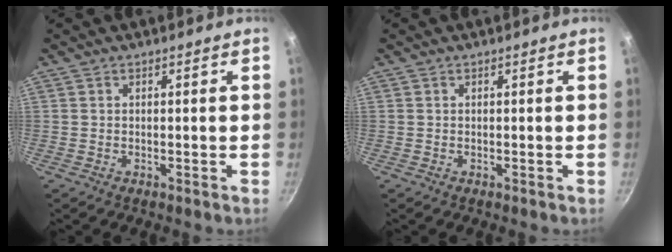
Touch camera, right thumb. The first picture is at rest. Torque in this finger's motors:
{"motor_torque": [-0.36, -0.30, 0.17, -0.18, 0.00]}